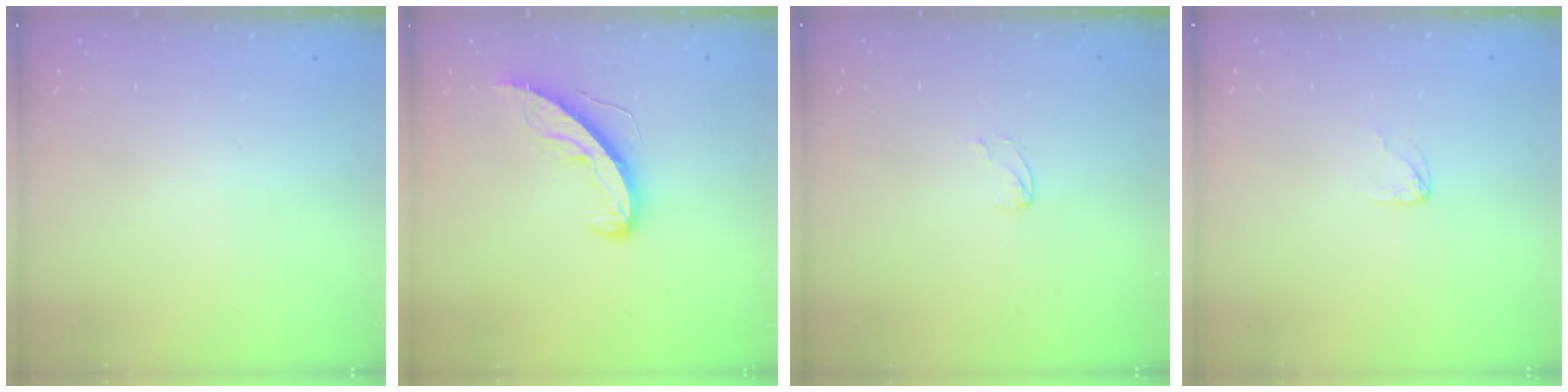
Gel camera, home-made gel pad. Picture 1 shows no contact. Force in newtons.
{"total": 8.4, "press": 8.3, "slide": 0.8}
{"total": 2.4, "press": 2.4, "slide": 0.2}
{"total": 2.6, "press": 2.6, "slide": 0.1}